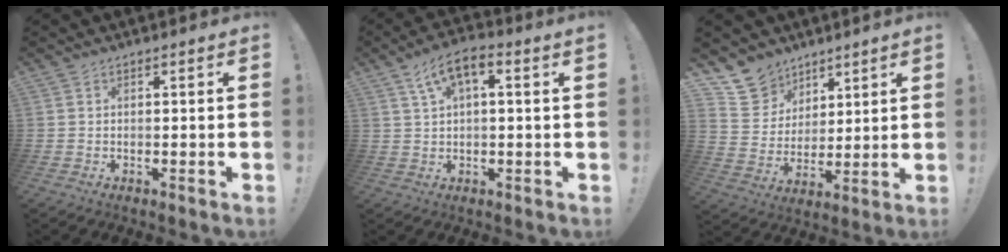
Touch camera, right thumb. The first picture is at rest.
{"total": 7.1, "force": [2.6, 2.4, 6.1], "torque": [-0.110, -0.005, 0.048]}
{"total": 11.2, "force": [8.1, 7.6, 1.3], "torque": [-0.028, -0.068, 0.162]}